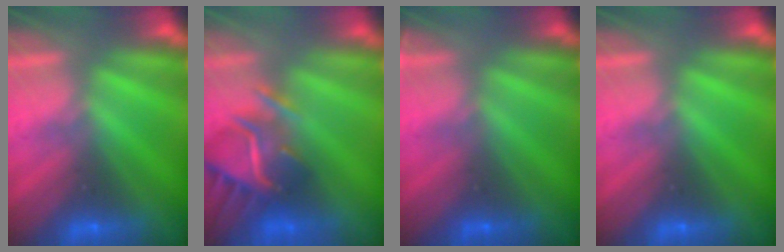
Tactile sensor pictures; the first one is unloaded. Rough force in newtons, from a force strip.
{"total": 5.8}
{"total": 2.6}
{"total": 0.0}